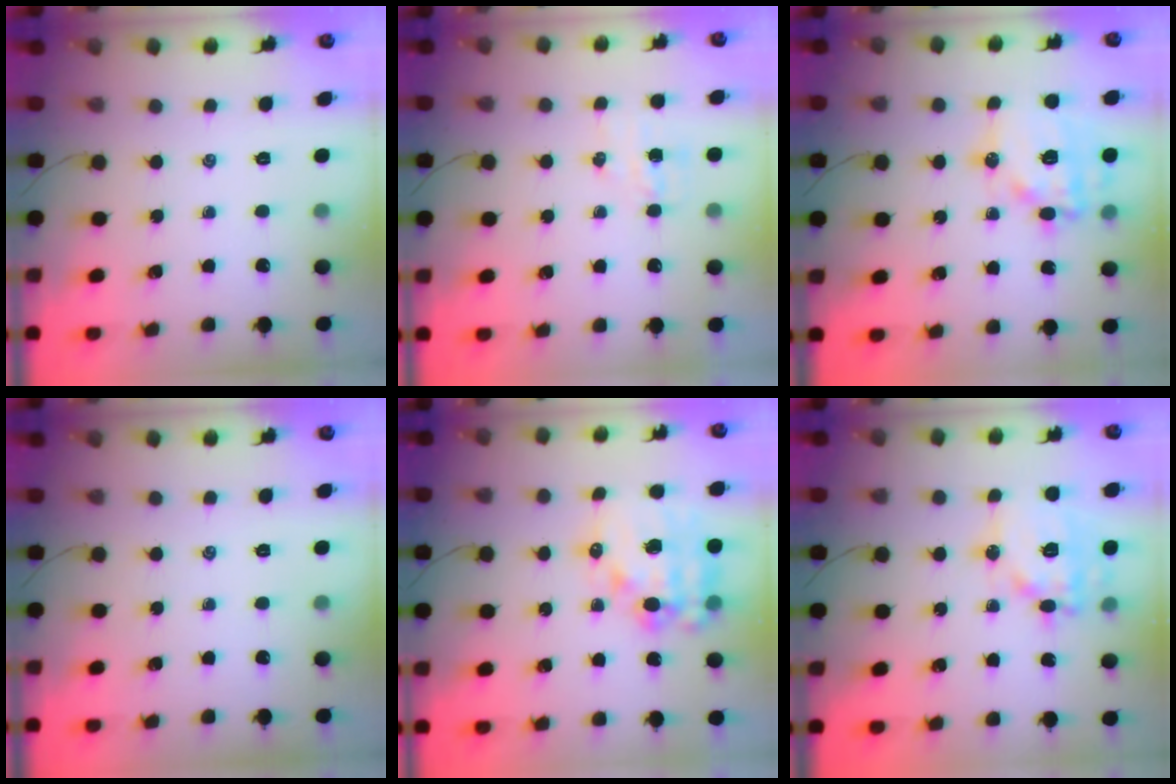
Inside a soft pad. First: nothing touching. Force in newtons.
{"total": 5.1, "press": 5.0, "slide": 1.2}
{"total": 16.3, "press": 16.0, "slide": 2.9}
{"total": 0.0}
{"total": 16.3, "press": 15.9, "slide": 3.5}
{"total": 15.1, "press": 15.0, "slide": 1.3}